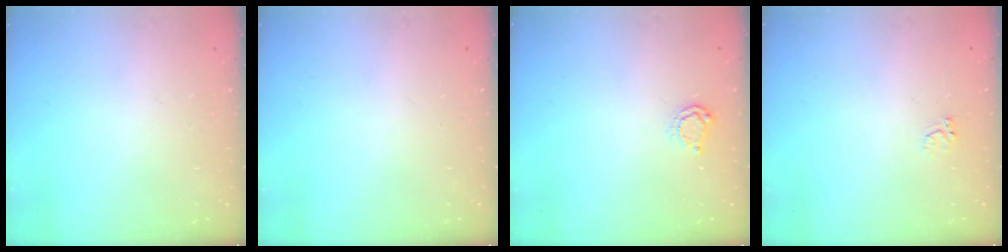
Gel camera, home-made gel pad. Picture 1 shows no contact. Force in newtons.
{"total": 0.0}
{"total": 4.3, "press": 4.3, "slide": 0.6}
{"total": 2.4, "press": 2.3, "slide": 0.5}